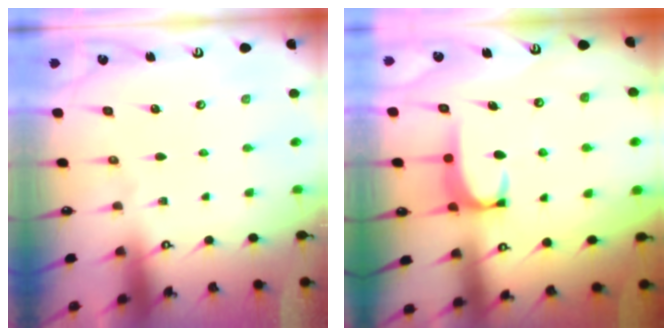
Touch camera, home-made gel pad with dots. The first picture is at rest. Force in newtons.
{"total": 2.0, "press": 2.0, "slide": 0.5}